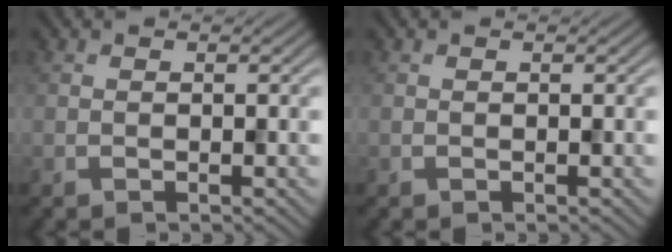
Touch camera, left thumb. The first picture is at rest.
{"total": 0.0}